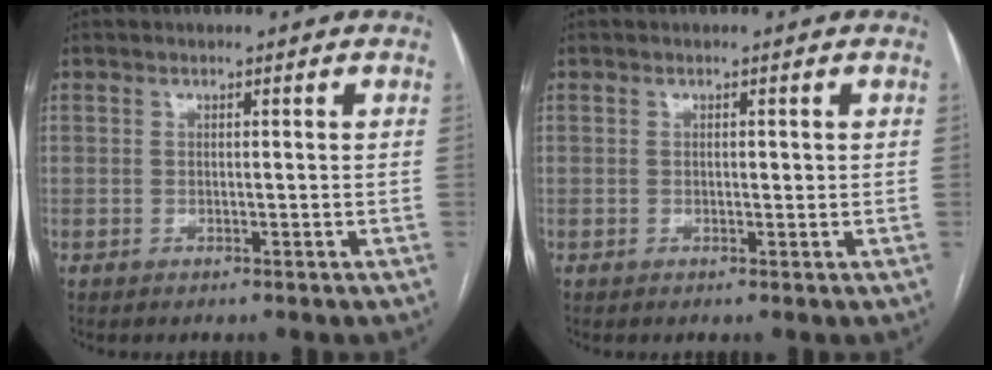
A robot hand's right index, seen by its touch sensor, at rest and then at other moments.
{"total": 0.7, "force": [0.1, 0.4, 0.5], "torque": [-0.005, 0.001, 0.001]}